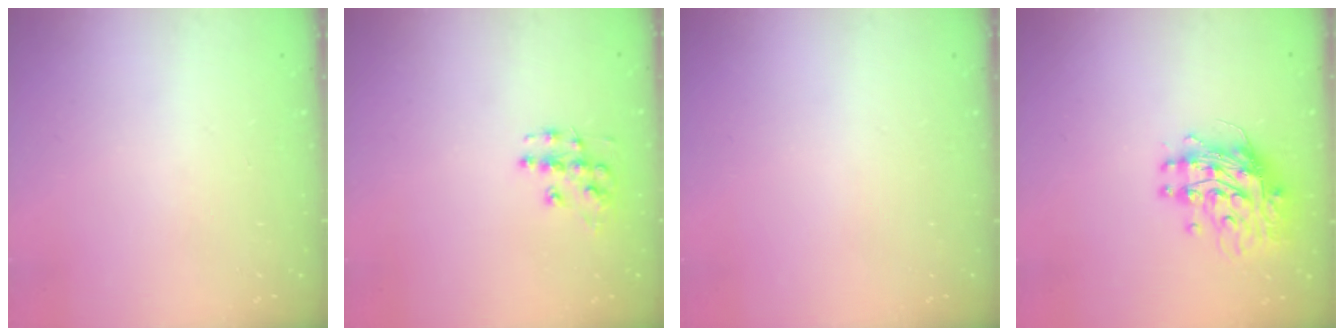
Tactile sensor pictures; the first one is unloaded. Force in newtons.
{"total": 8.8, "press": 8.8, "slide": 0.7}
{"total": 0.0}
{"total": 14.5, "press": 14.4, "slide": 1.2}